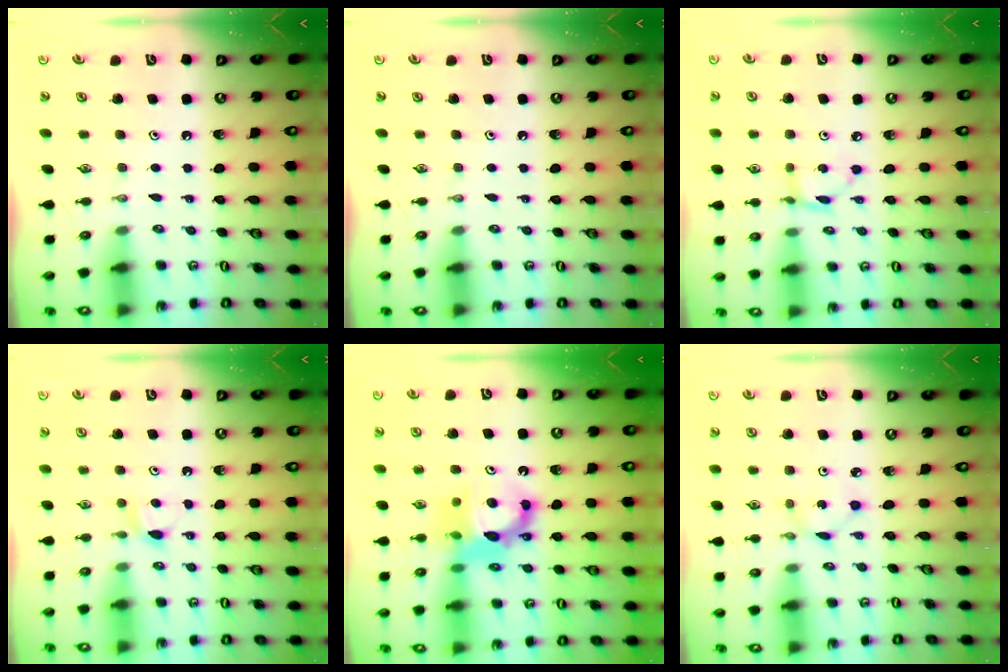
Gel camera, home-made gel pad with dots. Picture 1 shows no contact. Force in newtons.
{"total": 0.0}
{"total": 3.9, "press": 3.9, "slide": 0.1}
{"total": 5.0, "press": 5.0, "slide": 0.5}
{"total": 10.6, "press": 10.3, "slide": 2.1}
{"total": 1.3, "press": 1.3, "slide": 0.1}